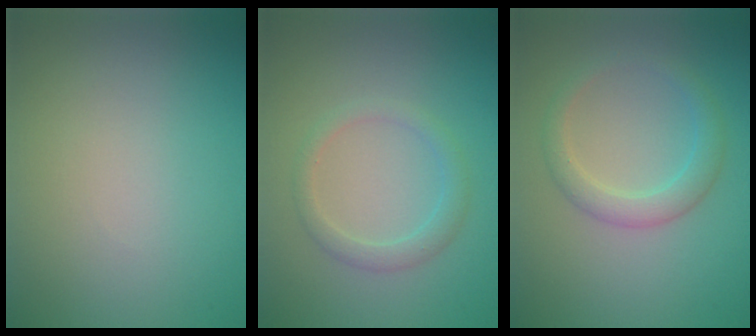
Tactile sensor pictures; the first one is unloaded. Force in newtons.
{"total": 2.0, "press": 2.0, "slide": 0.2}
{"total": 2.5, "press": 2.5, "slide": 0.1}